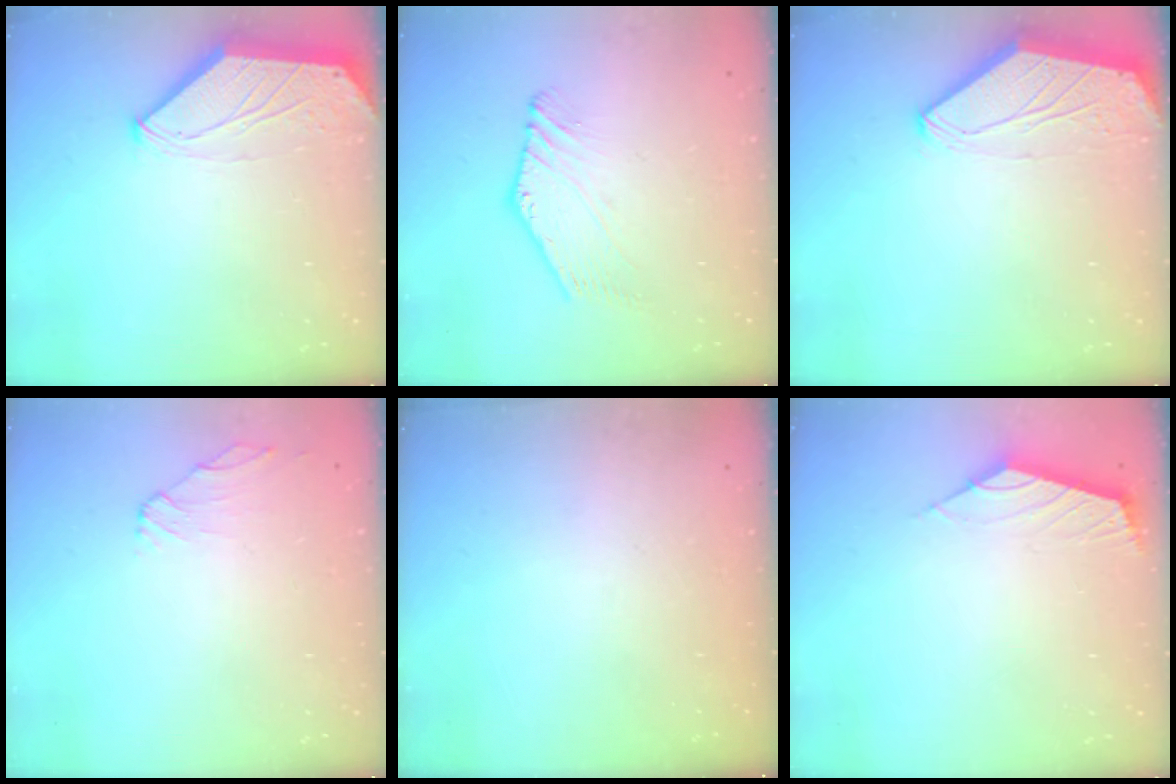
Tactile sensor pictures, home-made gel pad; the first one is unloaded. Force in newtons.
{"total": 0.8, "press": 0.7, "slide": 0.4}
{"total": 0.0}
{"total": 0.6, "press": 0.5, "slide": 0.3}
{"total": 0.0}
{"total": 2.6, "press": 2.5, "slide": 0.6}